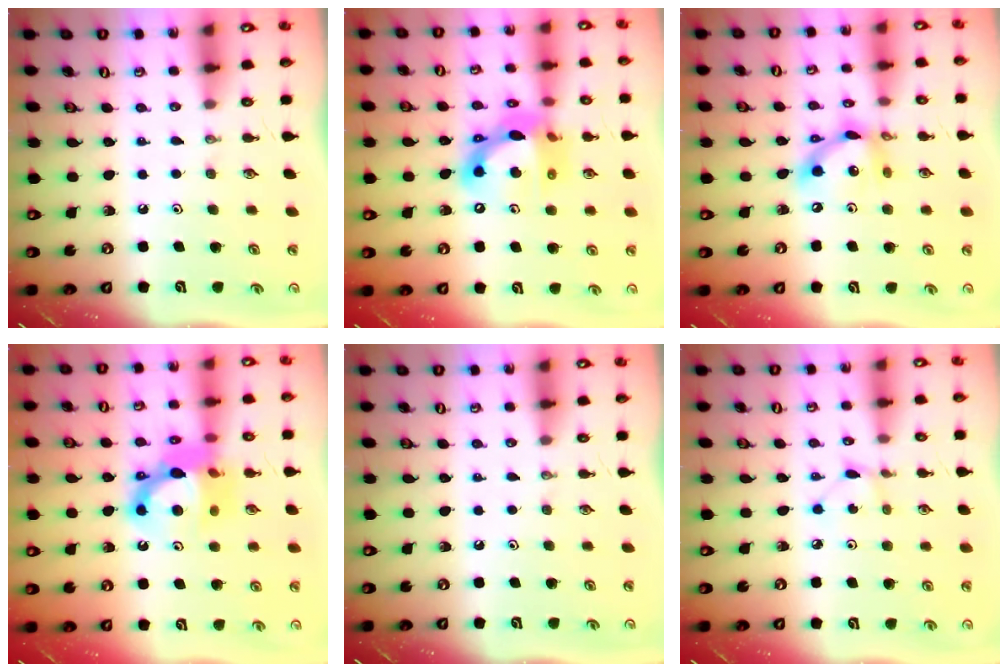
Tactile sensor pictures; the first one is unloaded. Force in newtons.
{"total": 15.1, "press": 15.1, "slide": 0.7}
{"total": 12.3, "press": 12.3, "slide": 0.7}
{"total": 12.8, "press": 12.8, "slide": 1.3}
{"total": 0.0}
{"total": 1.3, "press": 1.3, "slide": 0.1}